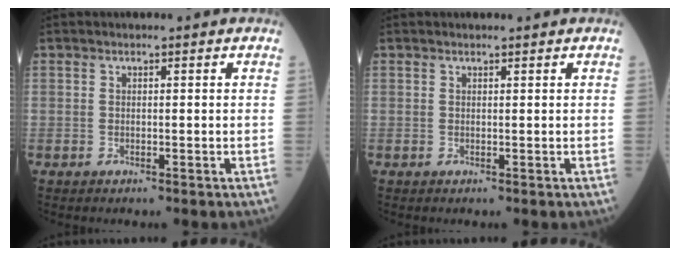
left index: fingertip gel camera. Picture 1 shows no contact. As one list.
[{"total": 0.5, "force": [0.5, 0.0, 0.1], "torque": [-0.006, 0.000, 0.008]}]